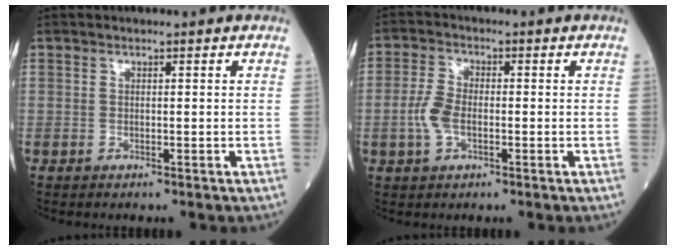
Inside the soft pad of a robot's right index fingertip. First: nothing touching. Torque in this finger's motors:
{"motor_torque": [0.08, -0.07, 0.06, 0.06]}